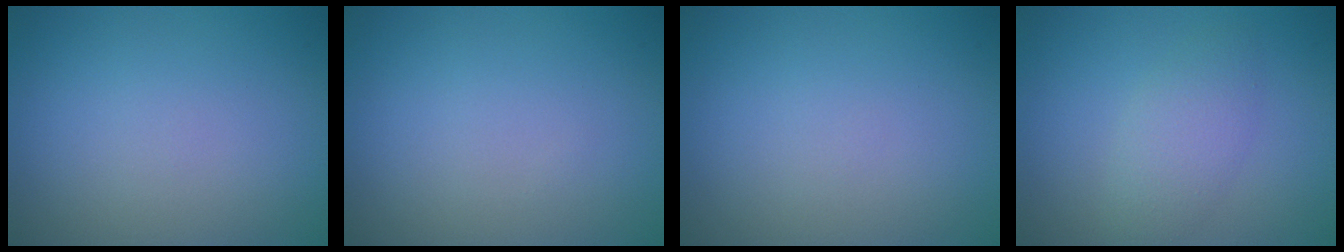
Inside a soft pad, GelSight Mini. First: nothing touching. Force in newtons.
{"total": 0.0}
{"total": 0.0}
{"total": 2.7, "press": 2.6, "slide": 0.0}